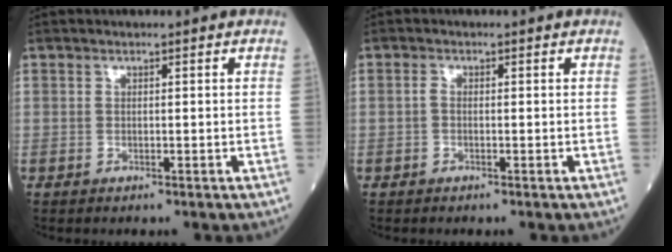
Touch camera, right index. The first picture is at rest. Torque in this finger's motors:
{"motor_torque": [0.05, -0.05, 0.07, 0.02]}